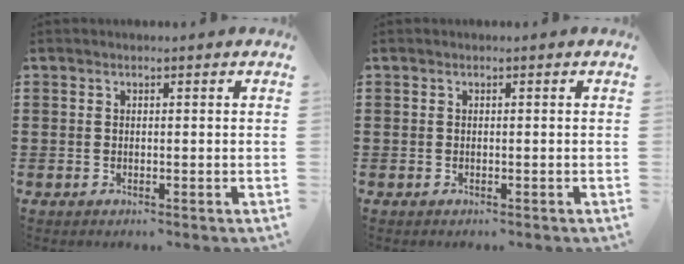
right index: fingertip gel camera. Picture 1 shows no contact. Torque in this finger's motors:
{"motor_torque": [0.13, -0.02, -0.02, -0.01]}